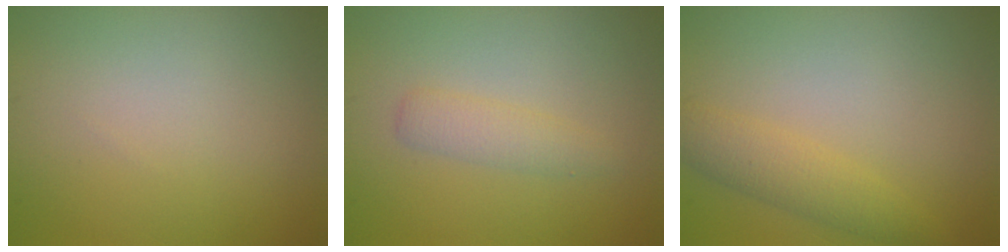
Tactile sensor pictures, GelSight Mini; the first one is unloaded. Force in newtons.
{"total": 1.8, "press": 1.8, "slide": 0.1}
{"total": 2.7, "press": 2.7, "slide": 0.1}